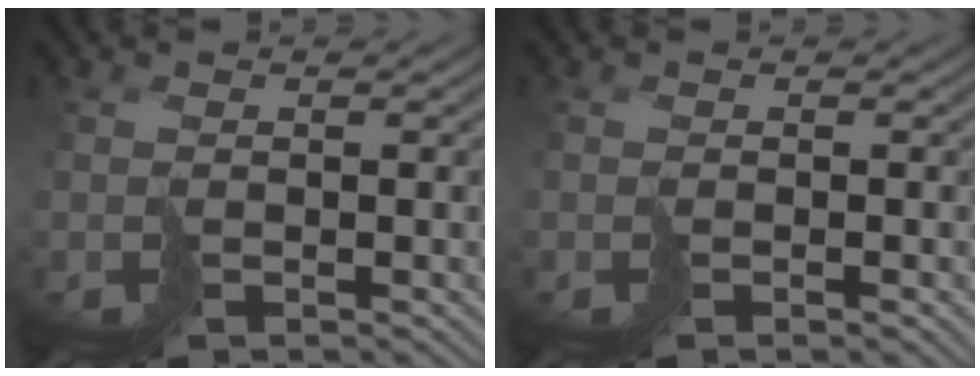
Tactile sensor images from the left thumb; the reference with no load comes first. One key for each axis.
{"total": 1.2, "fx": -0.4, "fy": 0.1, "fz": 1.2, "tx": -0.019, "ty": 0.000, "tz": -0.009}